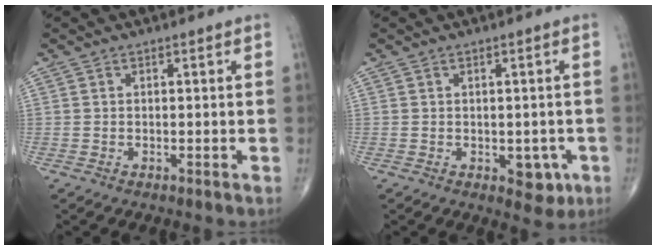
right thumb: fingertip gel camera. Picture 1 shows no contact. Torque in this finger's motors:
{"motor_torque": [0.93, 0.64, 0.32, -0.41, 0.08]}